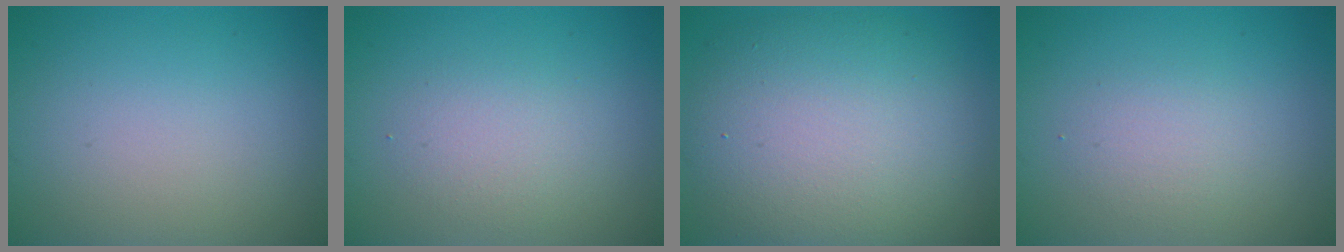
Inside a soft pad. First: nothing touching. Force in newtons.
{"total": 2.2, "press": 2.2, "slide": 0.1}
{"total": 10.4, "press": 10.3, "slide": 0.9}
{"total": 1.7, "press": 1.7, "slide": 0.0}